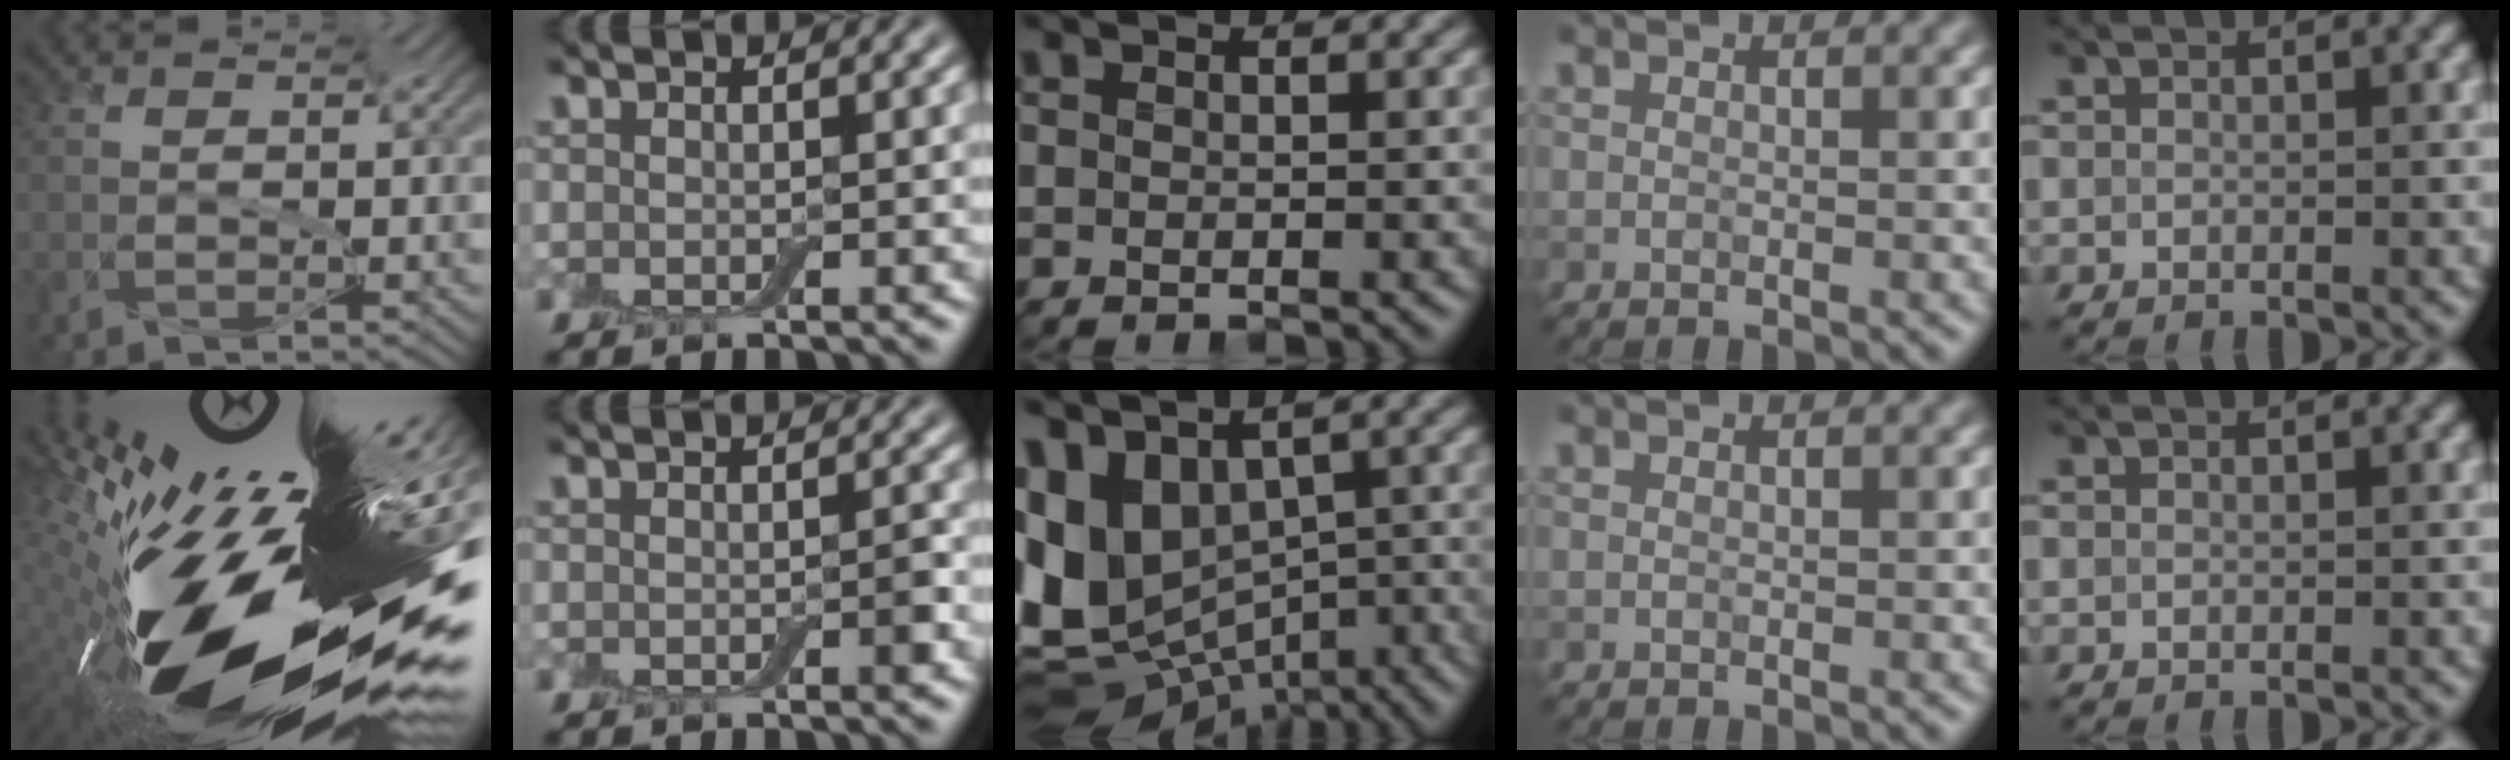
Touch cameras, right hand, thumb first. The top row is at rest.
{"thumb": {"total": 18.2, "force": [-4.4, 5.7, 16.8], "torque": [-0.255, -0.008, -0.078]}, "index": {"total": 0.9, "force": [-0.4, 0.3, 0.6], "torque": [-0.009, 0.001, -0.005]}, "middle": {"total": 14.3, "force": [-1.0, 9.8, 10.4], "torque": [-0.226, -0.012, 0.023]}}